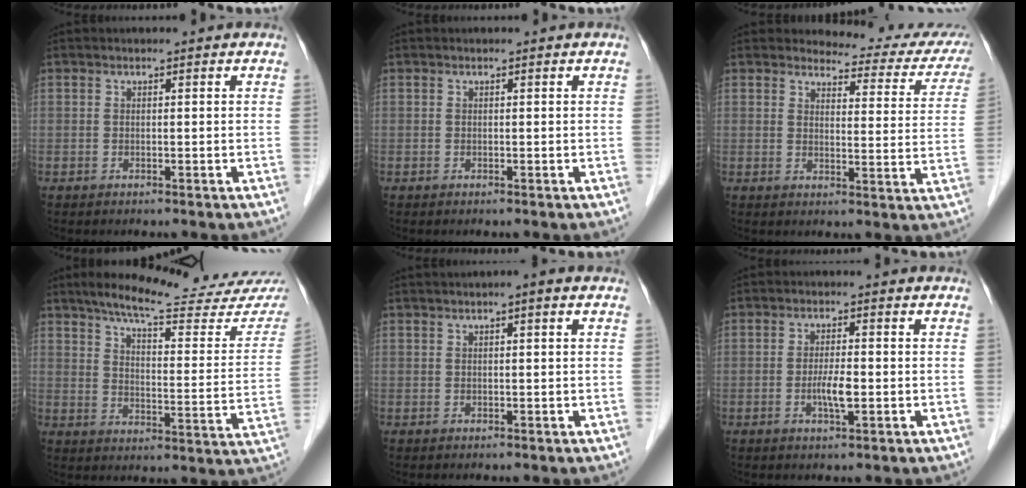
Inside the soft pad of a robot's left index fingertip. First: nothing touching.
{"total": 0.0}
{"total": 13.0, "force": [12.5, 2.7, 2.4], "torque": [-0.005, -0.054, 0.117]}
{"total": 21.1, "force": [18.5, 2.3, 9.9], "torque": [-0.137, -0.047, 0.233]}
{"total": 1.8, "force": [0.9, 0.0, 1.6], "torque": [-0.029, 0.005, 0.010]}
{"total": 3.5, "force": [-0.9, 0.6, 3.3], "torque": [-0.066, -0.004, -0.016]}